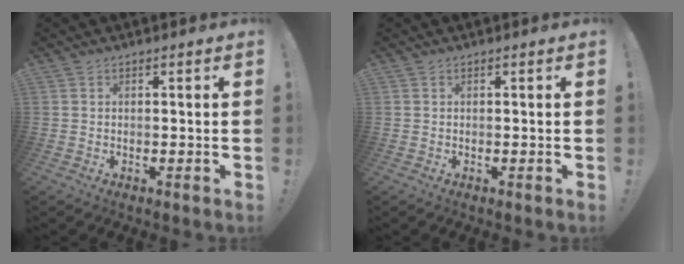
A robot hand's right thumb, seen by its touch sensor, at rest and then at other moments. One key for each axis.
{"total": 0.0}